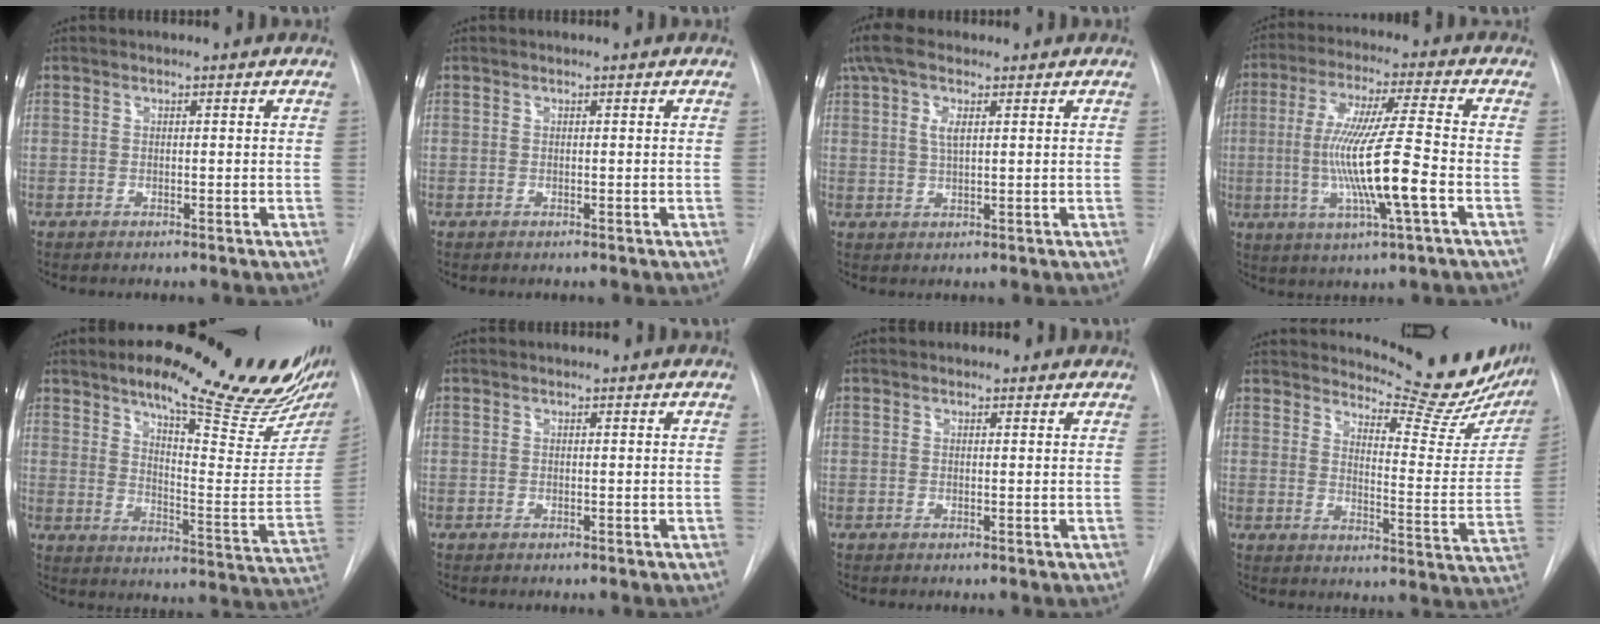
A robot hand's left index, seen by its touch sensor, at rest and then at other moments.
{"total": 0.0}
{"total": 5.8, "force": [2.9, 1.7, 4.7], "torque": [-0.102, 0.020, 0.054]}
{"total": 13.6, "force": [-2.6, 0.0, 13.4], "torque": [-0.262, -0.011, -0.052]}
{"total": 26.0, "force": [19.6, 4.2, 16.5], "torque": [-0.208, -0.051, 0.250]}
{"total": 0.0}
{"total": 0.8, "force": [0.5, 0.6, 0.1], "torque": [0.001, 0.001, 0.001]}
{"total": 18.6, "force": [17.2, 3.8, 5.8], "torque": [-0.066, -0.081, 0.205]}